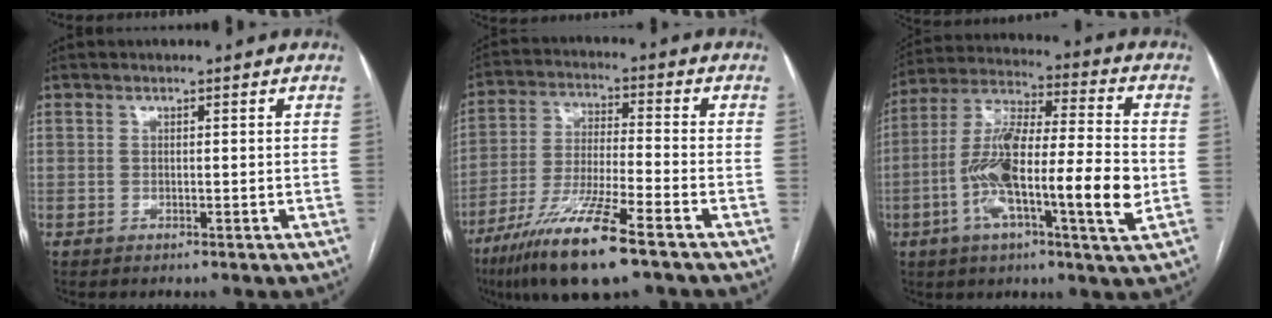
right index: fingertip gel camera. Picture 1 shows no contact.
{"total": 14.2, "force": [-9.0, 1.0, 11.0], "torque": [-0.223, -0.036, -0.165]}
{"total": 17.8, "force": [-3.5, 2.6, 17.2], "torque": [-0.311, 0.003, -0.066]}